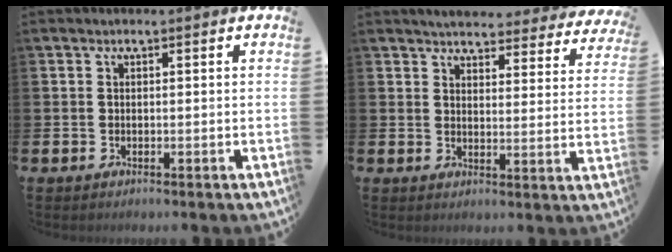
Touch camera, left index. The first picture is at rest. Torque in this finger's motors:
{"motor_torque": [1.06, -1.08, 0.40, 0.02]}